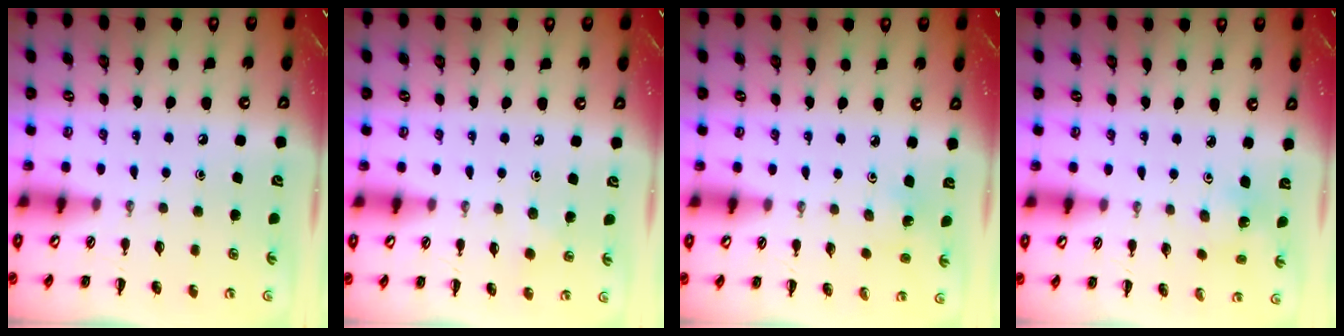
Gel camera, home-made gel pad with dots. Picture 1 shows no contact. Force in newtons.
{"total": 4.0, "press": 3.9, "slide": 1.0}
{"total": 2.7, "press": 2.6, "slide": 0.9}
{"total": 3.0, "press": 2.8, "slide": 1.0}